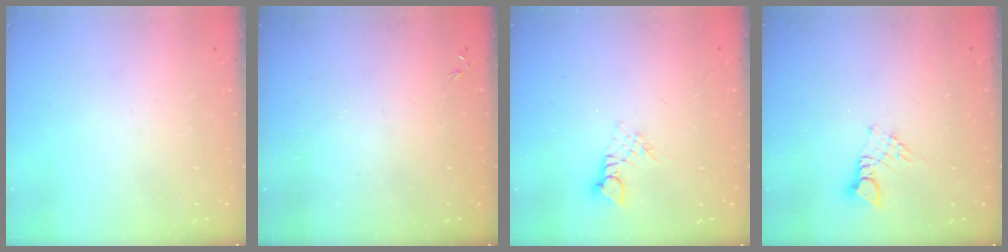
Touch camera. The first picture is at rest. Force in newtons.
{"total": 0.0}
{"total": 3.3, "press": 3.3, "slide": 0.1}
{"total": 3.5, "press": 3.5, "slide": 0.2}